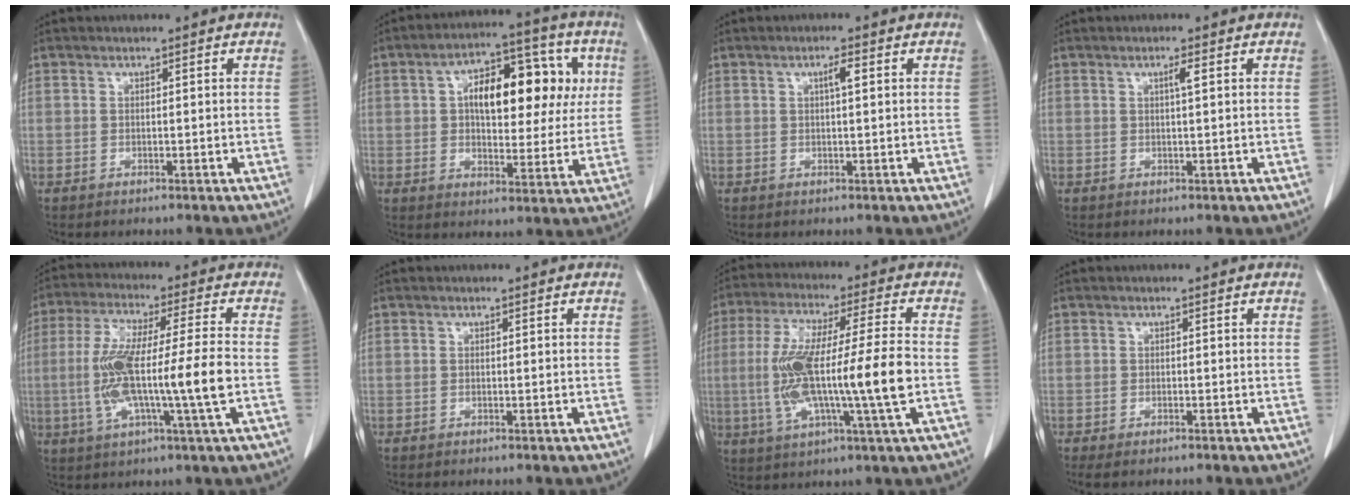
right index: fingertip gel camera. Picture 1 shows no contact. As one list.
[{"total": 15.0, "force": [3.5, 7.2, 12.6], "torque": [-0.187, 0.040, 0.054]}, {"total": 2.0, "force": [0.6, 0.2, 1.9], "torque": [-0.033, 0.003, 0.010]}, {"total": 1.4, "force": [0.5, -0.1, 1.4], "torque": [-0.025, 0.002, 0.007]}, {"total": 14.7, "force": [-1.8, 0.5, 14.6], "torque": [-0.288, 0.001, -0.038]}, {"total": 0.0}, {"total": 16.8, "force": [-1.6, 0.8, 16.7], "torque": [-0.328, 0.003, -0.033]}, {"total": 1.7, "force": [-1.3, 0.4, 1.1], "torque": [-0.015, -0.005, -0.017]}]